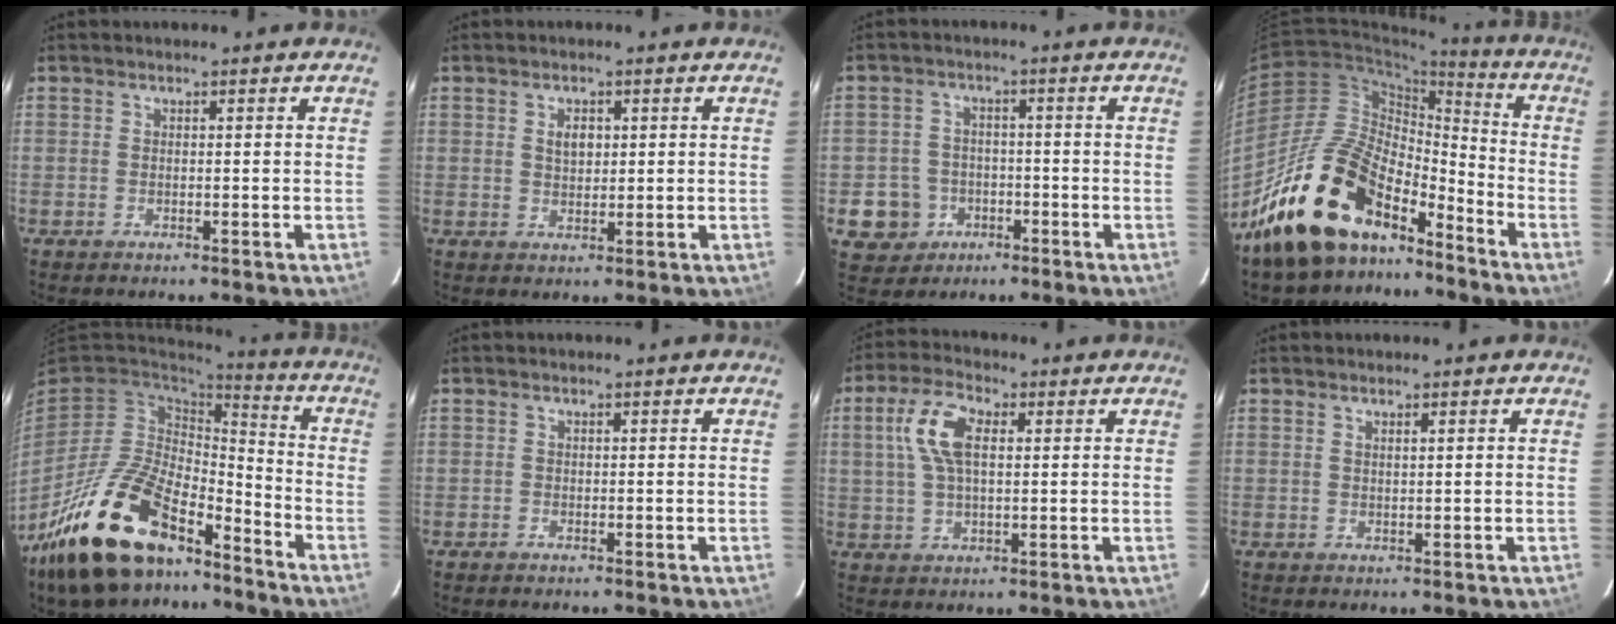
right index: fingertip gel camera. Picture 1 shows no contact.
{"total": 2.8, "force": [0.7, 1.9, 1.9], "torque": [-0.031, 0.005, 0.013]}
{"total": 7.1, "force": [-2.6, 6.6, 1.0], "torque": [-0.040, 0.022, -0.033]}
{"total": 18.9, "force": [-14.4, 8.2, 9.3], "torque": [-0.176, 0.015, -0.249]}
{"total": 23.4, "force": [-16.1, 9.8, 13.9], "torque": [-0.286, -0.019, -0.275]}
{"total": 0.0}
{"total": 8.4, "force": [2.0, 3.9, 7.1], "torque": [-0.146, 0.019, 0.040]}
{"total": 0.7, "force": [0.5, -0.1, 0.5], "torque": [-0.007, -0.001, 0.009]}